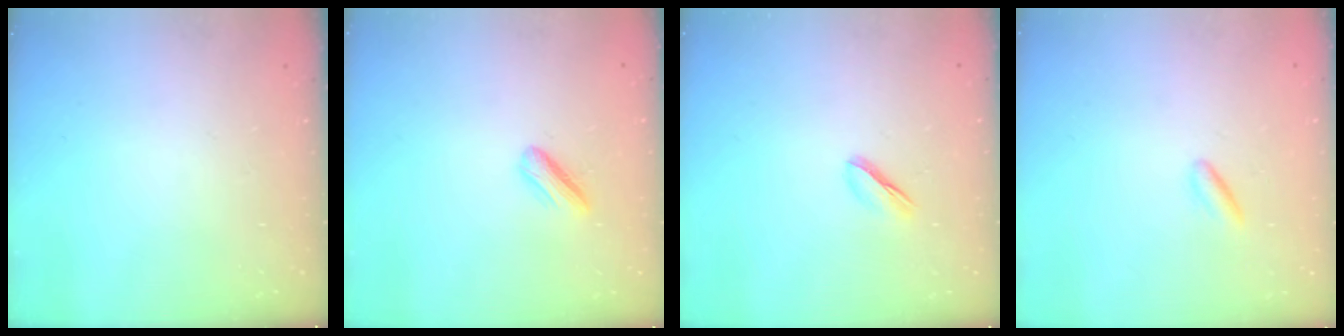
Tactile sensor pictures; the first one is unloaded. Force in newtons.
{"total": 3.7, "press": 3.7, "slide": 0.3}
{"total": 3.1, "press": 3.0, "slide": 0.9}
{"total": 1.7, "press": 1.6, "slide": 0.7}